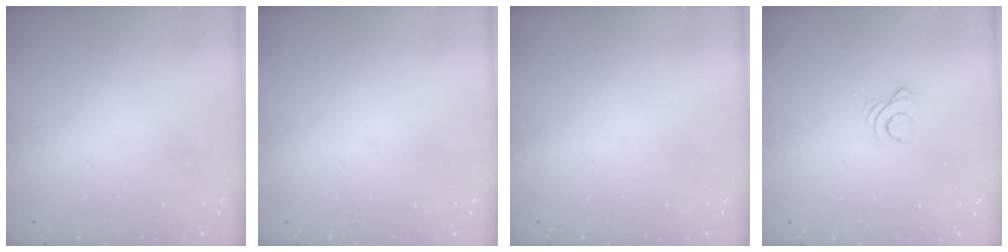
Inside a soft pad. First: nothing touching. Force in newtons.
{"total": 0.0}
{"total": 0.0}
{"total": 3.3, "press": 3.3, "slide": 0.2}